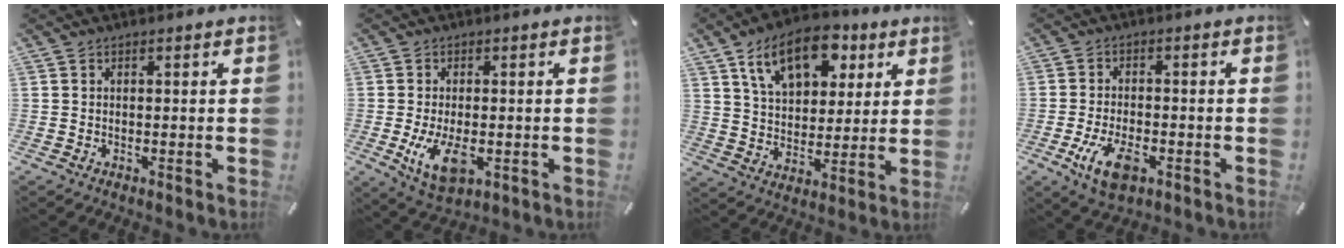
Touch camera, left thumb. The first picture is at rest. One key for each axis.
{"total": 8.4, "fx": -1.6, "fy": 4.8, "fz": 6.8, "tx": -0.133, "ty": -0.011, "tz": -0.028}
{"total": 15.0, "fx": 8.4, "fy": 9.1, "fz": 8.4, "tx": -0.137, "ty": -0.027, "tz": 0.150}
{"total": 8.5, "fx": -3.4, "fy": 4.6, "fz": 6.4, "tx": -0.134, "ty": 0.001, "tz": -0.064}